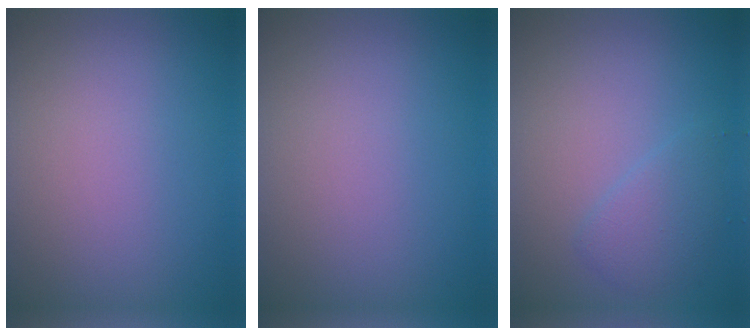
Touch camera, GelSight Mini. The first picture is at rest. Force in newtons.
{"total": 0.0}
{"total": 2.0, "press": 2.0, "slide": 0.1}